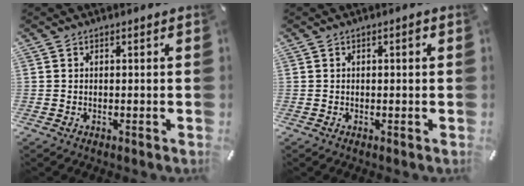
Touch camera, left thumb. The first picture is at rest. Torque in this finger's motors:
{"motor_torque": [0.02, -0.15, 0.00, 0.14, 0.01]}